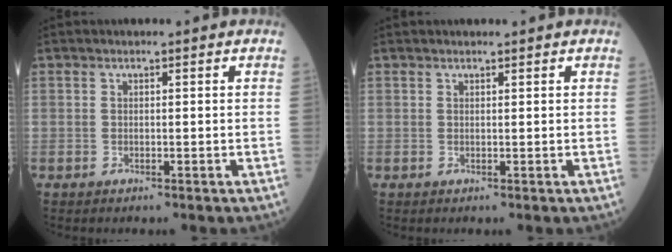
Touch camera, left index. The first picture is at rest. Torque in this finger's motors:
{"motor_torque": [0.10, -0.10, 0.03, 0.01]}